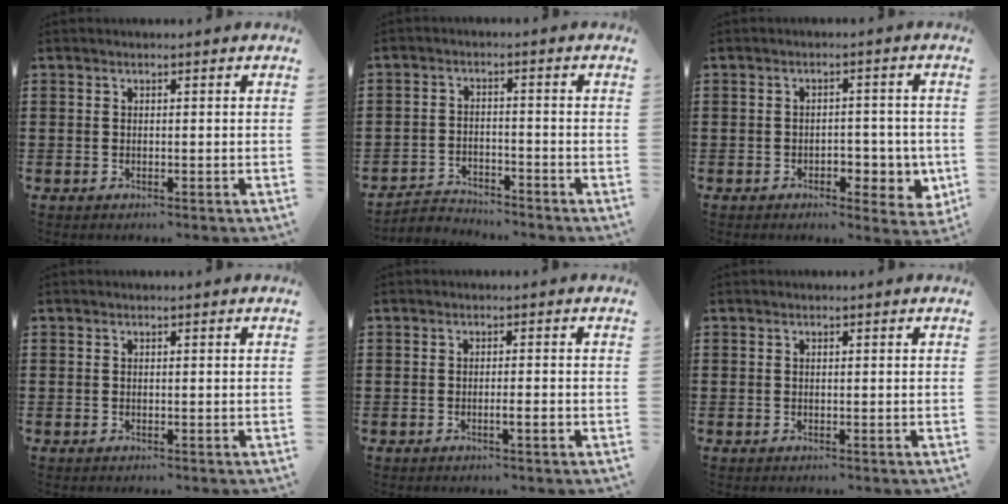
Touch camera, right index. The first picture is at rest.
{"total": 3.0, "force": [-2.9, 0.7, 0.0], "torque": [-0.009, 0.003, -0.064]}
{"total": 4.3, "force": [-1.5, 2.8, 2.9], "torque": [-0.036, 0.002, -0.030]}
{"total": 0.0}
{"total": 1.6, "force": [-0.8, 0.1, 1.4], "torque": [-0.023, -0.001, -0.014]}
{"total": 0.0}